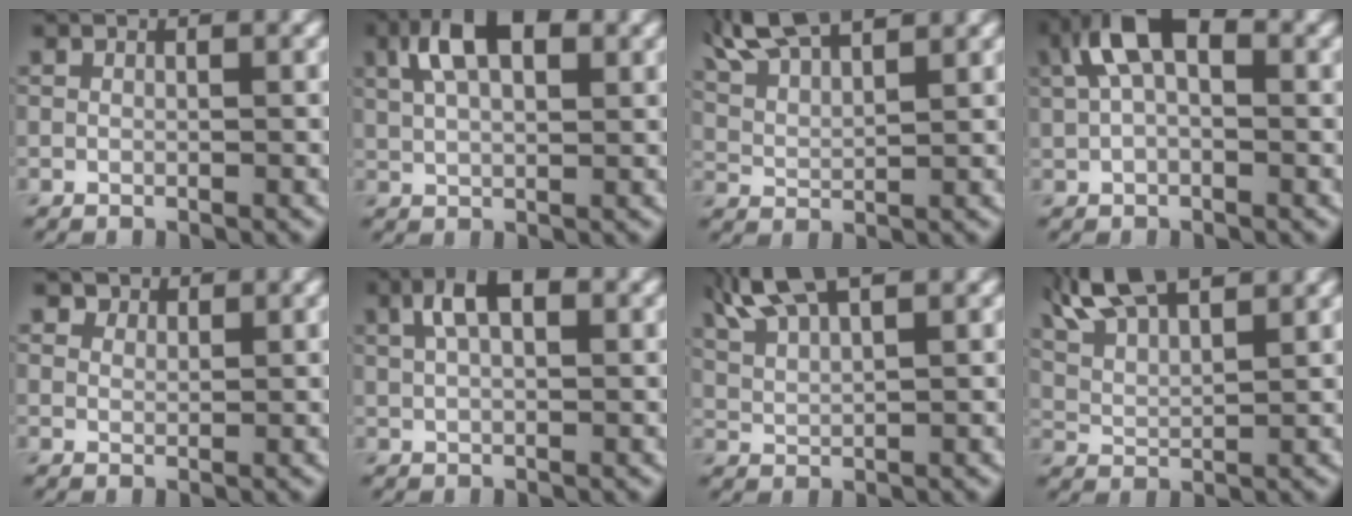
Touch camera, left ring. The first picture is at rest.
{"total": 6.1, "force": [2.6, 3.0, 4.6], "torque": [-0.090, 0.013, 0.039]}
{"total": 8.0, "force": [6.3, 2.5, 4.3], "torque": [-0.082, 0.031, 0.081]}
{"total": 6.2, "force": [2.2, 3.2, 4.8], "torque": [-0.094, 0.020, 0.027]}
{"total": 2.2, "force": [1.9, 1.0, 0.4], "torque": [-0.015, -0.013, 0.038]}
{"total": 4.0, "force": [1.7, 1.9, 3.2], "torque": [-0.059, 0.010, 0.027]}
{"total": 6.4, "force": [4.6, 1.8, 4.0], "torque": [-0.075, 0.028, 0.066]}
{"total": 8.9, "force": [6.5, 3.1, 5.2], "torque": [-0.105, 0.035, 0.085]}